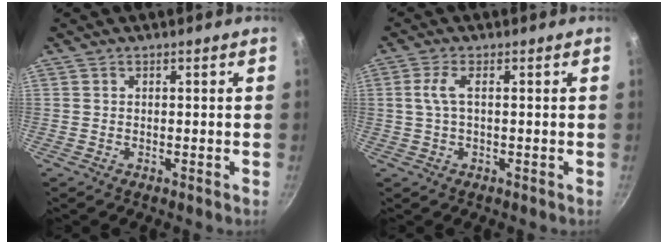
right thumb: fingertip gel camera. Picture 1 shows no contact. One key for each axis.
{"total": 3.6, "fx": 0.3, "fy": 1.3, "fz": 3.3, "tx": -0.081, "ty": 0.008, "tz": 0.004}